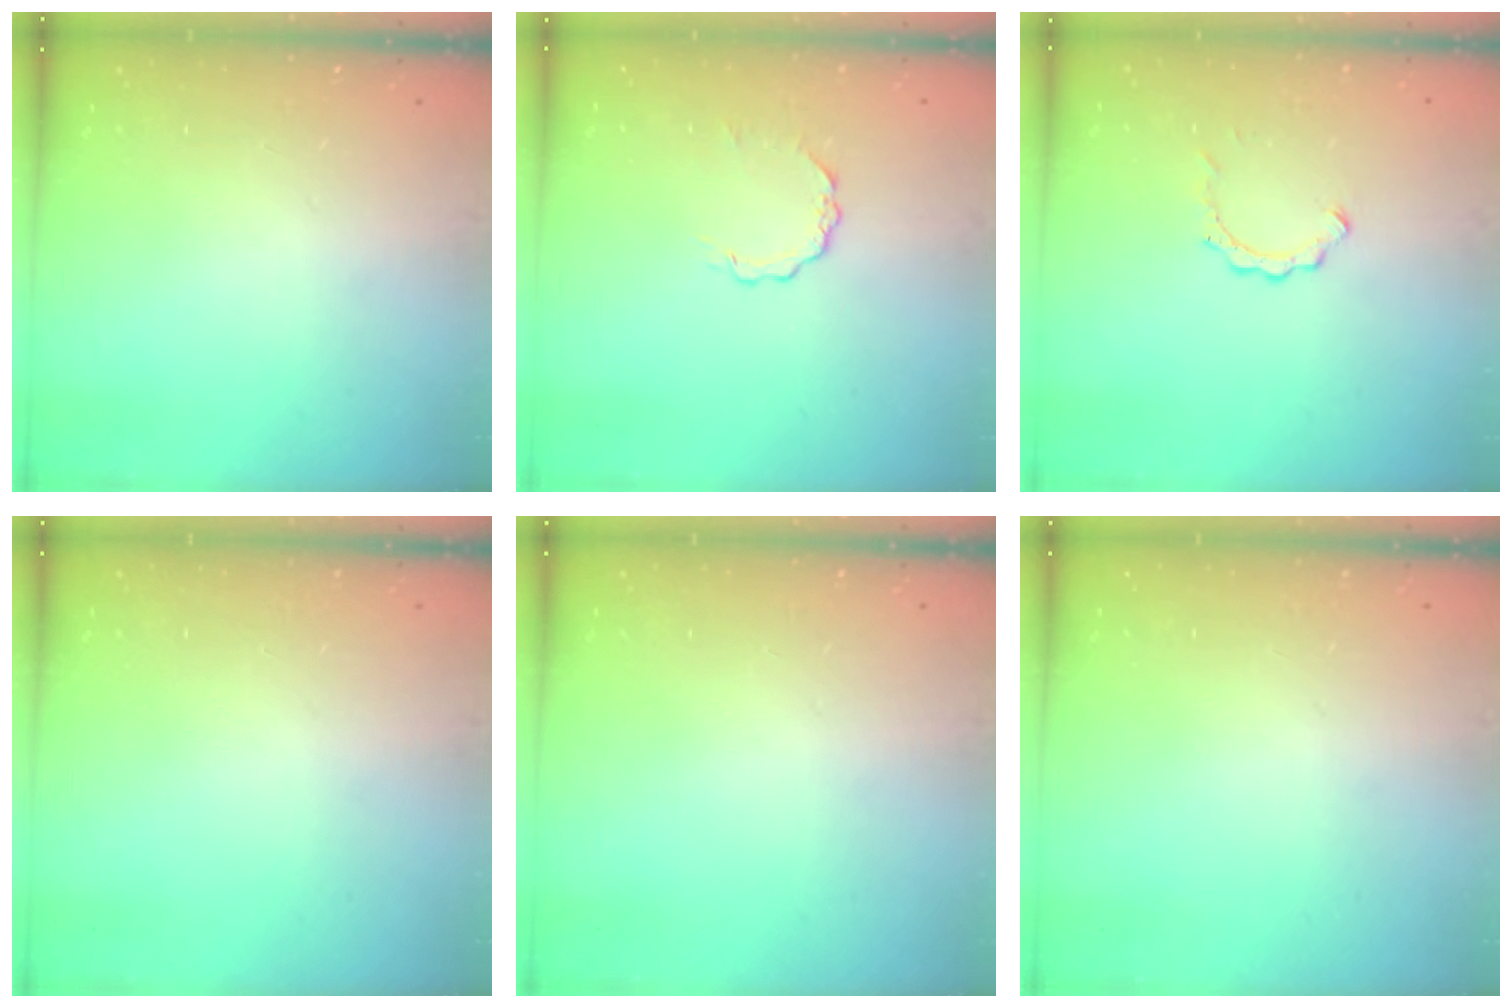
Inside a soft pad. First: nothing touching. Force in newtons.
{"total": 2.7, "press": 2.7, "slide": 0.3}
{"total": 2.0, "press": 2.0, "slide": 0.2}
{"total": 0.0}
{"total": 0.0}
{"total": 0.0}